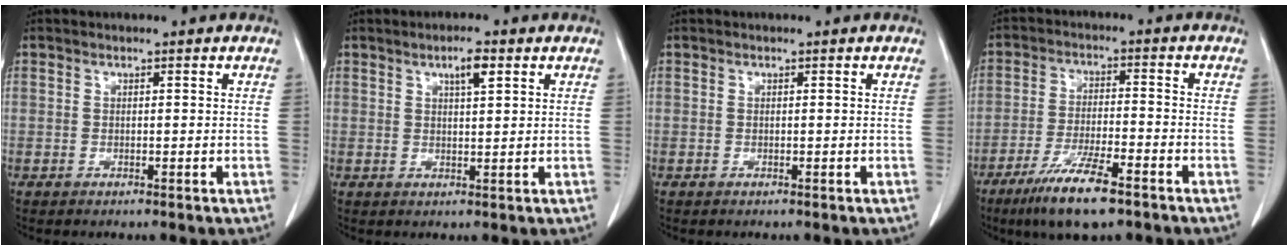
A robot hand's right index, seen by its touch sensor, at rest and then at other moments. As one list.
[{"total": 3.3, "force": [1.7, 0.6, 2.8], "torque": [-0.048, 0.001, 0.028]}, {"total": 0.0}, {"total": 10.1, "force": [-6.6, 1.4, 7.5], "torque": [-0.144, -0.022, -0.115]}]